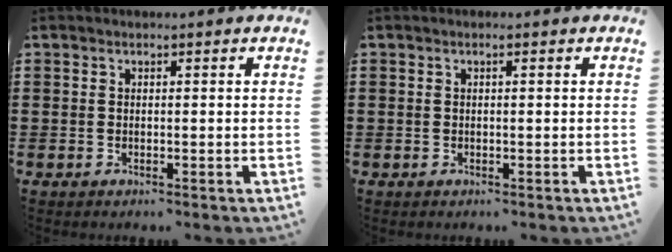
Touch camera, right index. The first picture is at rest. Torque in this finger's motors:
{"motor_torque": [0.06, 0.21, 0.04, 0.00]}